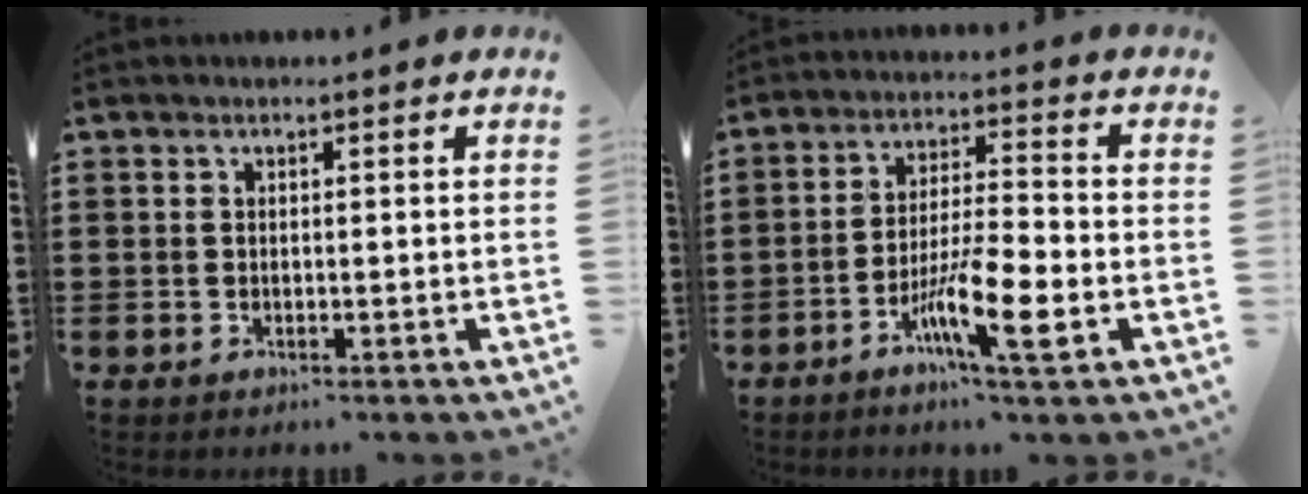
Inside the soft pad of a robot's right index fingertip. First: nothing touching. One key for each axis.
{"total": 9.0, "fx": -4.1, "fy": 1.4, "fz": 7.9, "tx": -0.147, "ty": -0.002, "tz": -0.077}